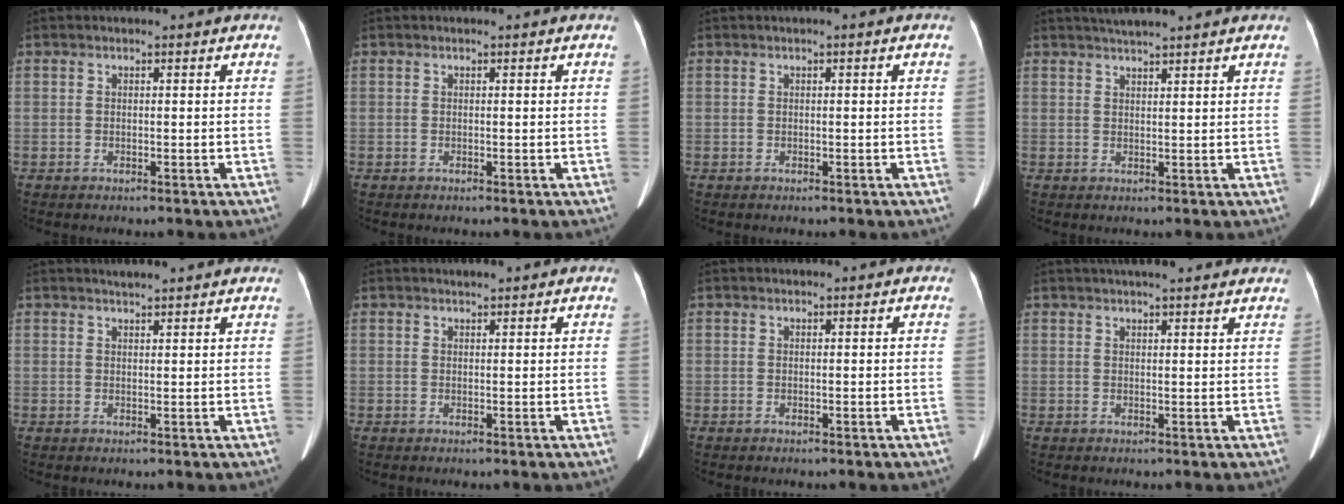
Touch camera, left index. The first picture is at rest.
{"total": 0.0}
{"total": 0.0}
{"total": 5.0, "force": [4.4, -0.1, 2.3], "torque": [-0.037, 0.025, 0.068]}
{"total": 3.3, "force": [2.9, 0.4, 1.5], "torque": [-0.019, 0.019, 0.042]}
{"total": 1.2, "force": [1.0, 0.4, 0.7], "torque": [-0.013, 0.008, 0.014]}
{"total": 0.0}
{"total": 10.9, "force": [9.3, 1.9, 5.3], "torque": [-0.065, 0.030, 0.112]}